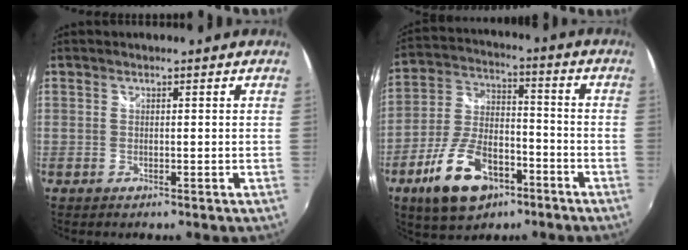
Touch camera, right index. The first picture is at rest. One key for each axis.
{"total": 15.3, "fx": -8.1, "fy": 8.2, "fz": 10.1, "tx": -0.211, "ty": 0.003, "tz": -0.137}